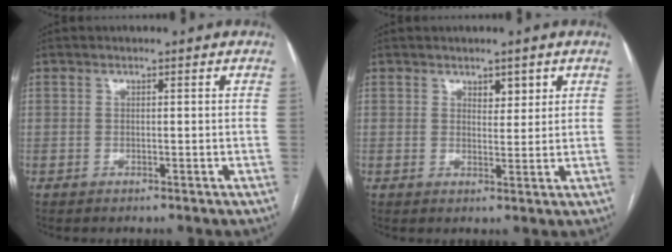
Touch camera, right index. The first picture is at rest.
{"total": 2.7, "force": [1.6, 1.4, 1.7], "torque": [-0.020, -0.001, 0.028]}